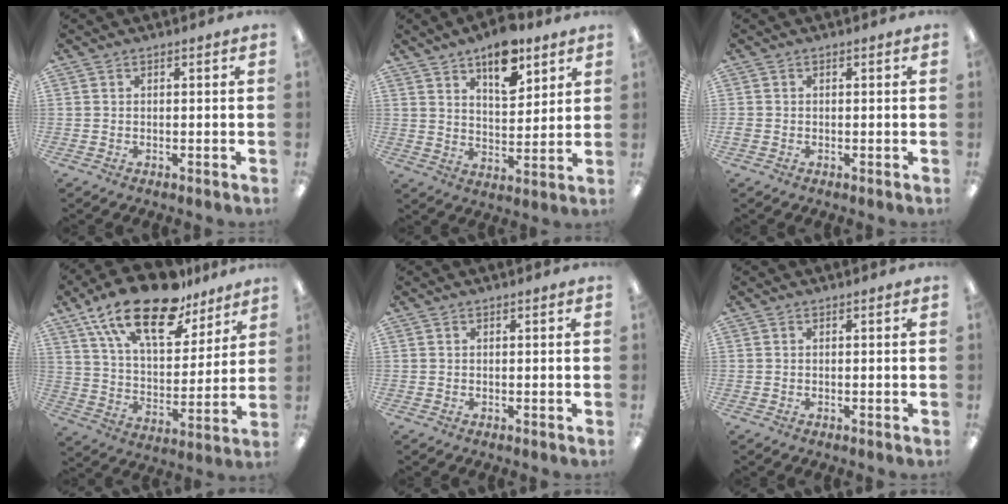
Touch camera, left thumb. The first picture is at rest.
{"total": 11.9, "force": [7.9, 5.7, 6.8], "torque": [-0.088, -0.040, 0.134]}
{"total": 0.9, "force": [-0.2, 0.8, 0.5], "torque": [-0.007, 0.003, -0.005]}
{"total": 21.9, "force": [15.0, 9.2, 13.0], "torque": [-0.230, -0.079, 0.263]}
{"total": 0.0}
{"total": 0.0}